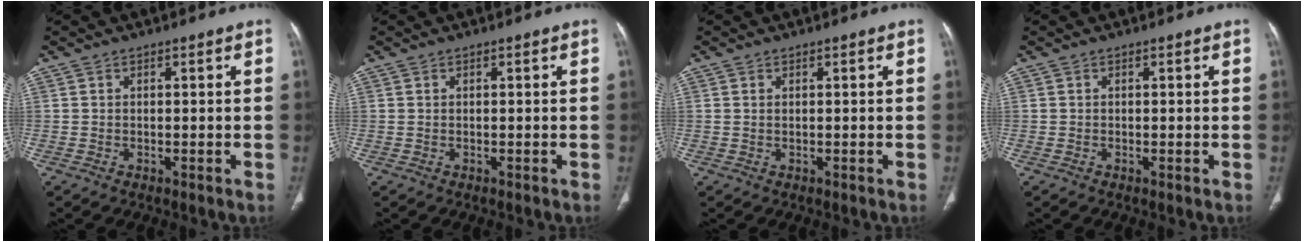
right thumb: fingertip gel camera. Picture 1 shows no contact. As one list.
[{"total": 0.0}, {"total": 0.0}, {"total": 0.0}]